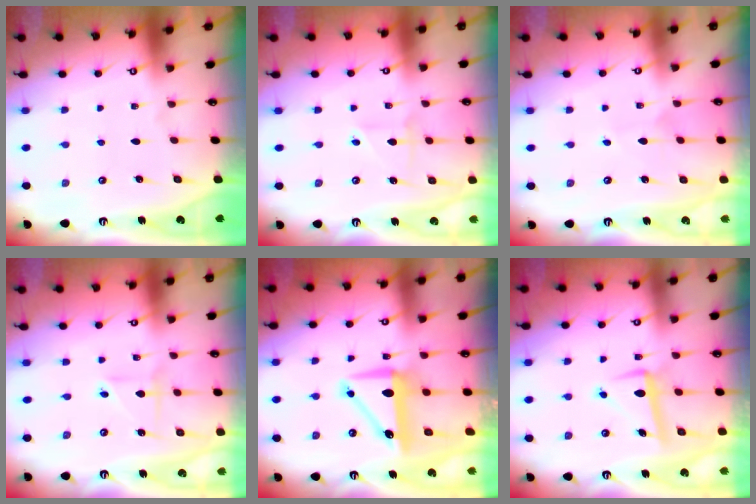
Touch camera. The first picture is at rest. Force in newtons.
{"total": 2.6, "press": 2.6, "slide": 0.3}
{"total": 2.9, "press": 2.9, "slide": 0.4}
{"total": 2.1, "press": 2.0, "slide": 0.5}
{"total": 9.0, "press": 8.9, "slide": 1.6}
{"total": 7.3, "press": 7.1, "slide": 1.8}